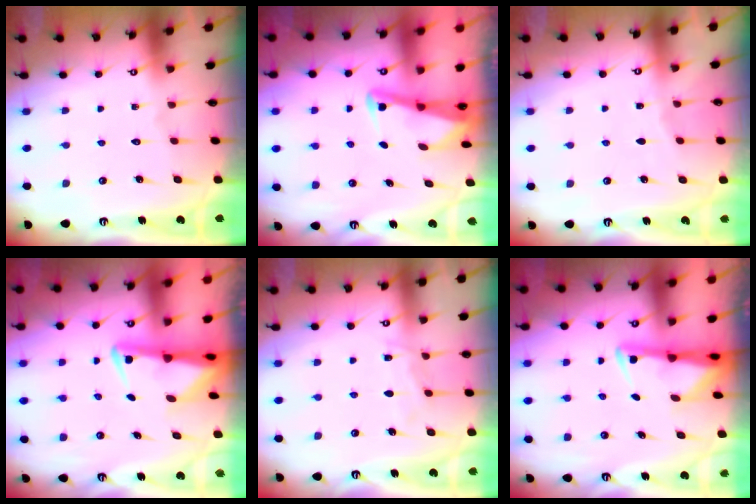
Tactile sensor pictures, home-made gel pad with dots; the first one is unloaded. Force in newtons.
{"total": 2.9, "press": 2.8, "slide": 0.4}
{"total": 2.2, "press": 2.2, "slide": 0.3}
{"total": 4.0, "press": 4.0, "slide": 0.6}
{"total": 5.8, "press": 5.8, "slide": 0.6}
{"total": 2.9, "press": 2.8, "slide": 0.6}